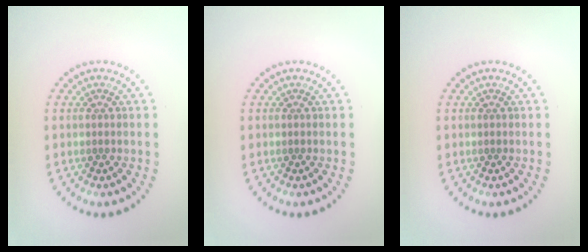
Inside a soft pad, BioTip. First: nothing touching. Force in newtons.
{"total": 0.0}
{"total": 0.0}